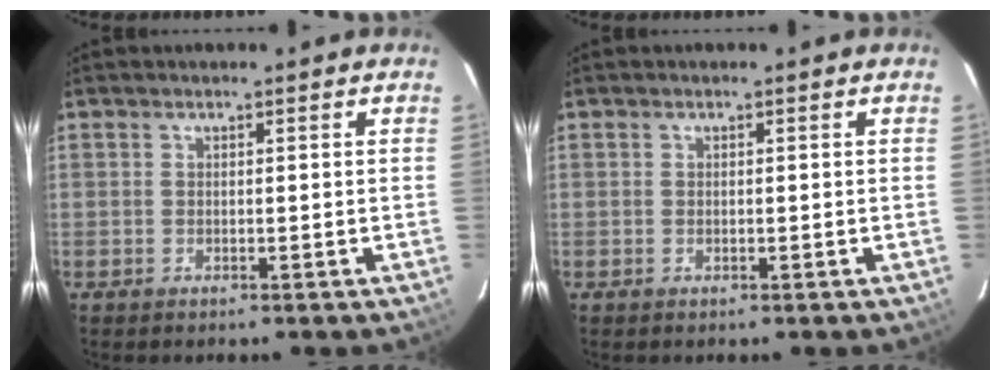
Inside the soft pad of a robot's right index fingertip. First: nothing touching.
{"total": 0.0}